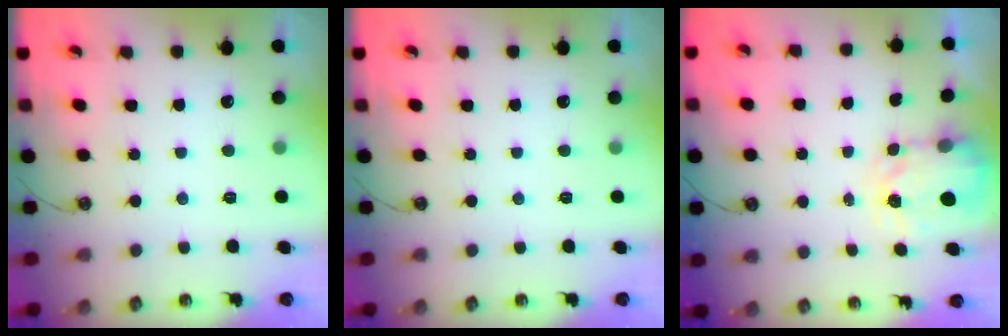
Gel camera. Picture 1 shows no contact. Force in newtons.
{"total": 0.0}
{"total": 3.5, "press": 3.5, "slide": 0.5}